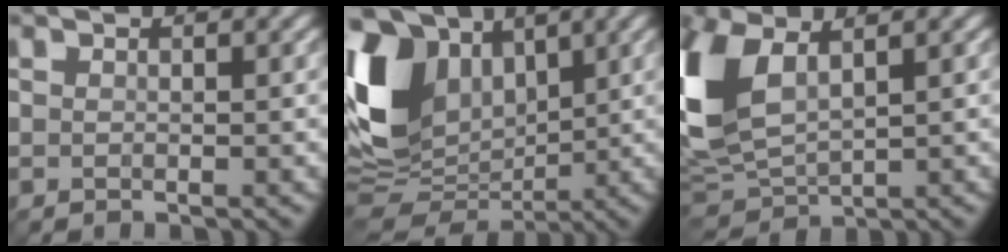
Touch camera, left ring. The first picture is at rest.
{"total": 12.5, "force": [3.2, 8.7, 8.5], "torque": [-0.197, 0.015, 0.051]}
{"total": 8.1, "force": [2.3, 4.4, 6.4], "torque": [-0.167, 0.010, 0.045]}